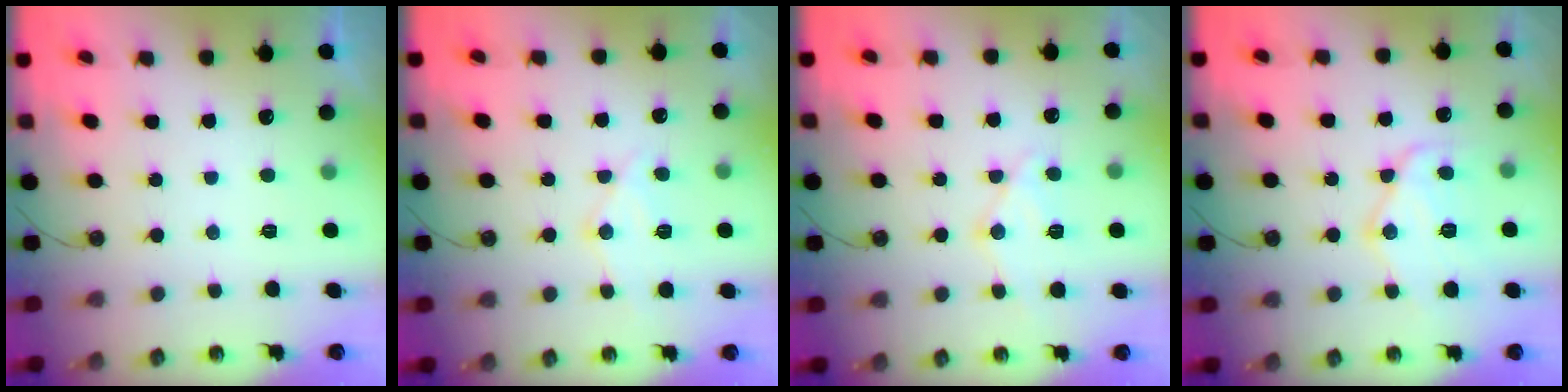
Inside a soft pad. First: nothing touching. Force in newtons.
{"total": 11.8, "press": 11.7, "slide": 1.2}
{"total": 12.8, "press": 12.7, "slide": 1.4}
{"total": 14.6, "press": 14.6, "slide": 1.3}